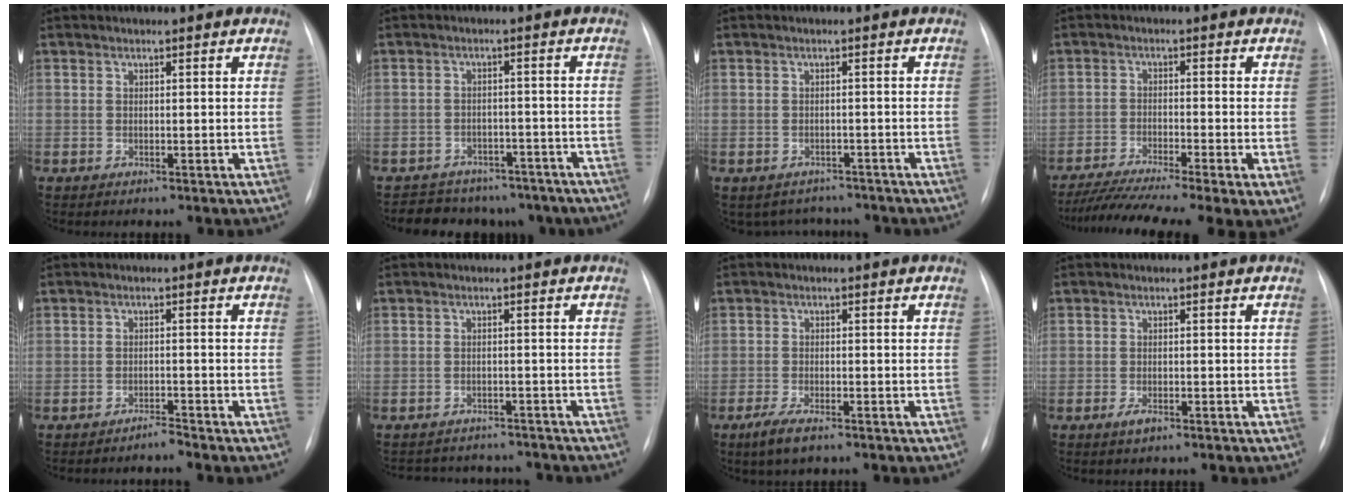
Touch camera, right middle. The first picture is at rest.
{"total": 11.6, "force": [-9.6, 6.1, 2.3], "torque": [-0.024, 0.020, -0.105]}
{"total": 6.1, "force": [-5.3, 3.0, 0.2], "torque": [0.004, 0.014, -0.062]}
{"total": 13.6, "force": [-9.0, 2.2, 9.9], "torque": [-0.169, -0.020, -0.145]}
{"total": 1.4, "force": [-1.4, -0.2, 0.0], "torque": [0.007, -0.003, -0.020]}
{"total": 9.0, "force": [-8.4, 3.0, 1.0], "torque": [-0.016, 0.019, -0.098]}
{"total": 4.1, "force": [-2.7, 1.1, 2.8], "torque": [-0.066, -0.008, -0.047]}
{"total": 1.6, "force": [-1.0, 0.7, 1.1], "torque": [-0.024, -0.001, -0.015]}